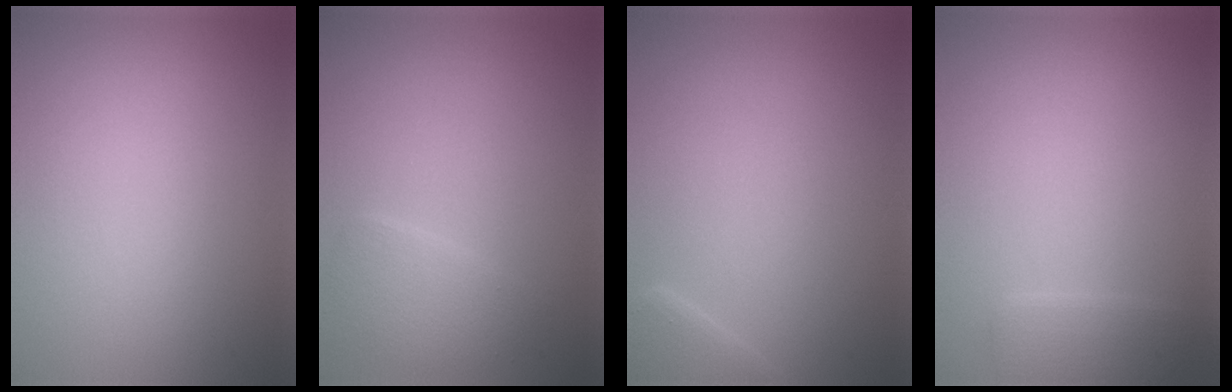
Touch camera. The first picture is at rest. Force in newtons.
{"total": 2.4, "press": 2.4, "slide": 0.0}
{"total": 1.8, "press": 1.8, "slide": 0.1}
{"total": 1.8, "press": 1.8, "slide": 0.1}